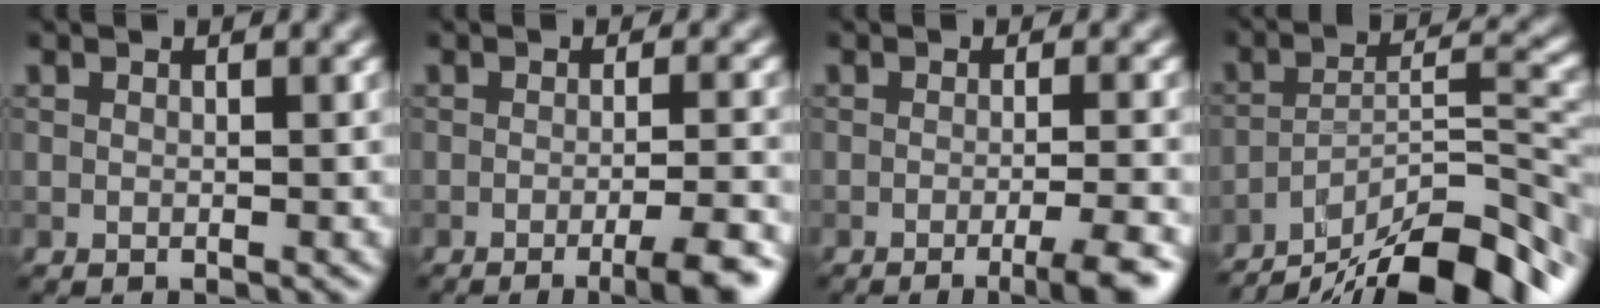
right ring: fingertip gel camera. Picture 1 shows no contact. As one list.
[{"total": 5.0, "force": [-2.5, 1.0, 4.2], "torque": [-0.050, -0.003, -0.039]}, {"total": 4.4, "force": [-2.2, 0.8, 3.7], "torque": [-0.043, -0.004, -0.037]}, {"total": 13.4, "force": [-10.7, 3.2, 7.3], "torque": [-0.122, 0.021, -0.168]}]